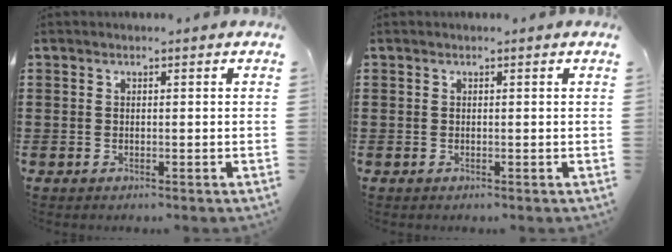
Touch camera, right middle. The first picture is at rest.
{"total": 0.0}